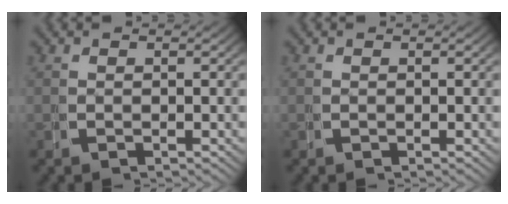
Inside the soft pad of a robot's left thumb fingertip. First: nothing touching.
{"total": 0.0}